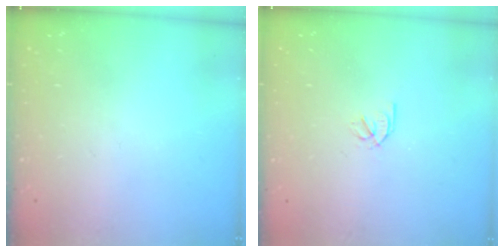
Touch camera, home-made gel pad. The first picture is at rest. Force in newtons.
{"total": 2.0, "press": 2.0, "slide": 0.3}